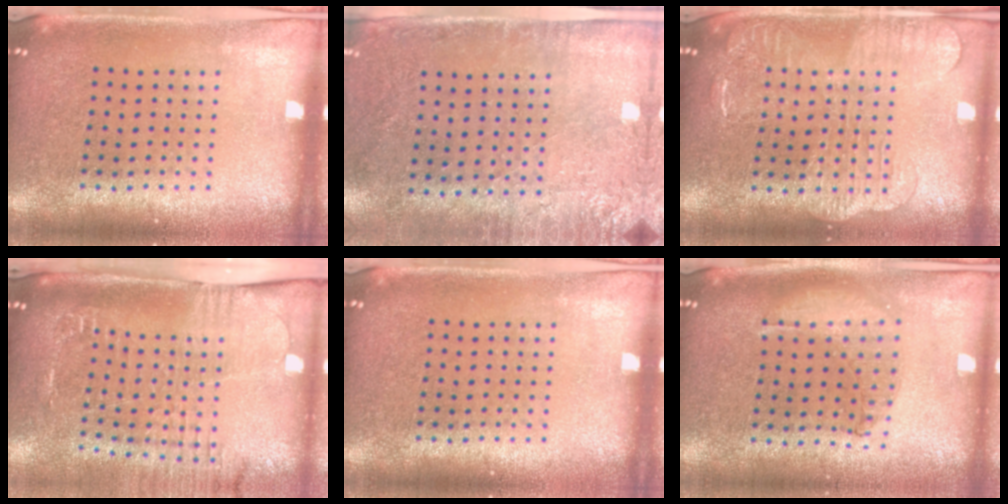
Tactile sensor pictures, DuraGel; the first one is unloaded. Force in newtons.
{"total": 2.8, "press": 2.3, "slide": 1.6}
{"total": 2.0, "press": 2.0, "slide": 0.4}
{"total": 2.5, "press": 2.1, "slide": 1.3}
{"total": 0.0}
{"total": 0.9, "press": 0.9, "slide": 0.2}